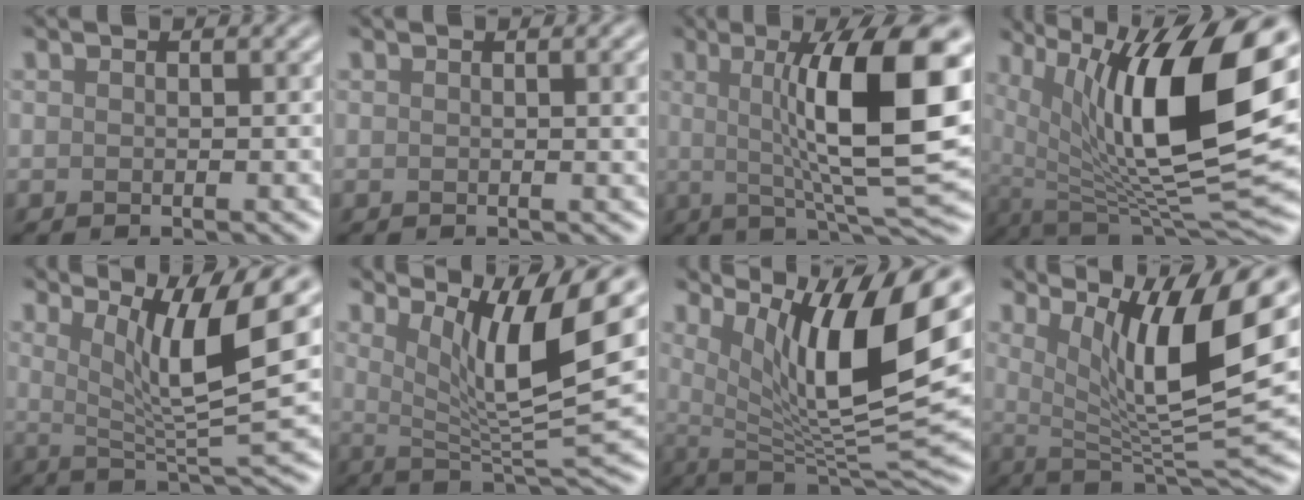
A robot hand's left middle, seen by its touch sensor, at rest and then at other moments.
{"total": 2.5, "force": [0.4, 0.9, 2.3], "torque": [-0.016, 0.010, 0.007]}
{"total": 11.9, "force": [1.7, 2.5, 11.5], "torque": [-0.158, 0.008, 0.035]}
{"total": 14.9, "force": [4.5, 5.2, 13.3], "torque": [-0.233, -0.007, 0.085]}
{"total": 7.9, "force": [2.7, 1.2, 7.3], "torque": [-0.110, -0.004, 0.054]}
{"total": 9.2, "force": [3.6, 1.6, 8.3], "torque": [-0.131, -0.005, 0.074]}
{"total": 11.7, "force": [4.5, 2.9, 10.4], "torque": [-0.170, -0.004, 0.095]}
{"total": 10.2, "force": [3.8, 2.1, 9.3], "torque": [-0.149, -0.007, 0.080]}